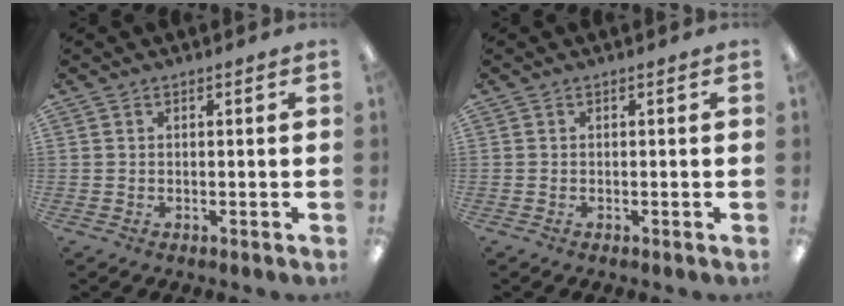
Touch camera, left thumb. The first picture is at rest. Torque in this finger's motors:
{"motor_torque": [-0.10, 0.10, -0.04, 0.04, 0.00]}